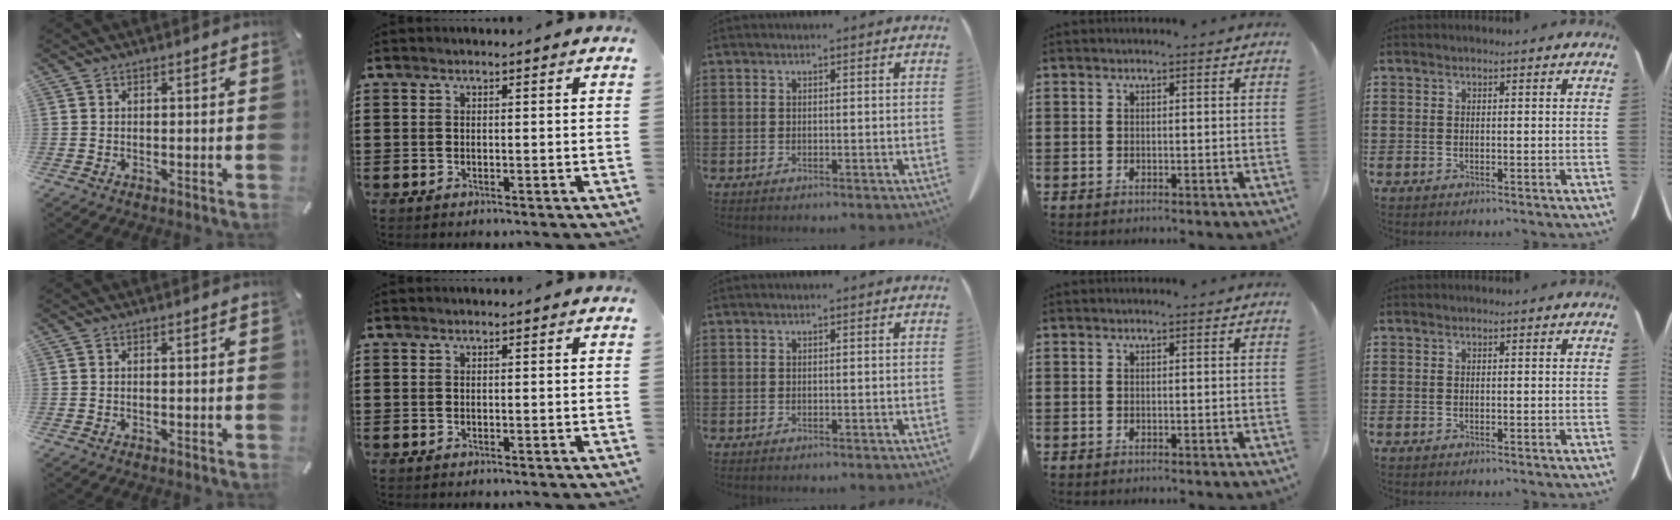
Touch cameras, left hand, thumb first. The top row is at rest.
{}